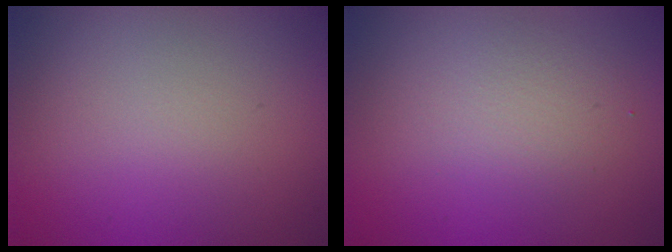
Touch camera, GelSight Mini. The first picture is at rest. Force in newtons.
{"total": 2.2, "press": 2.2, "slide": 0.1}